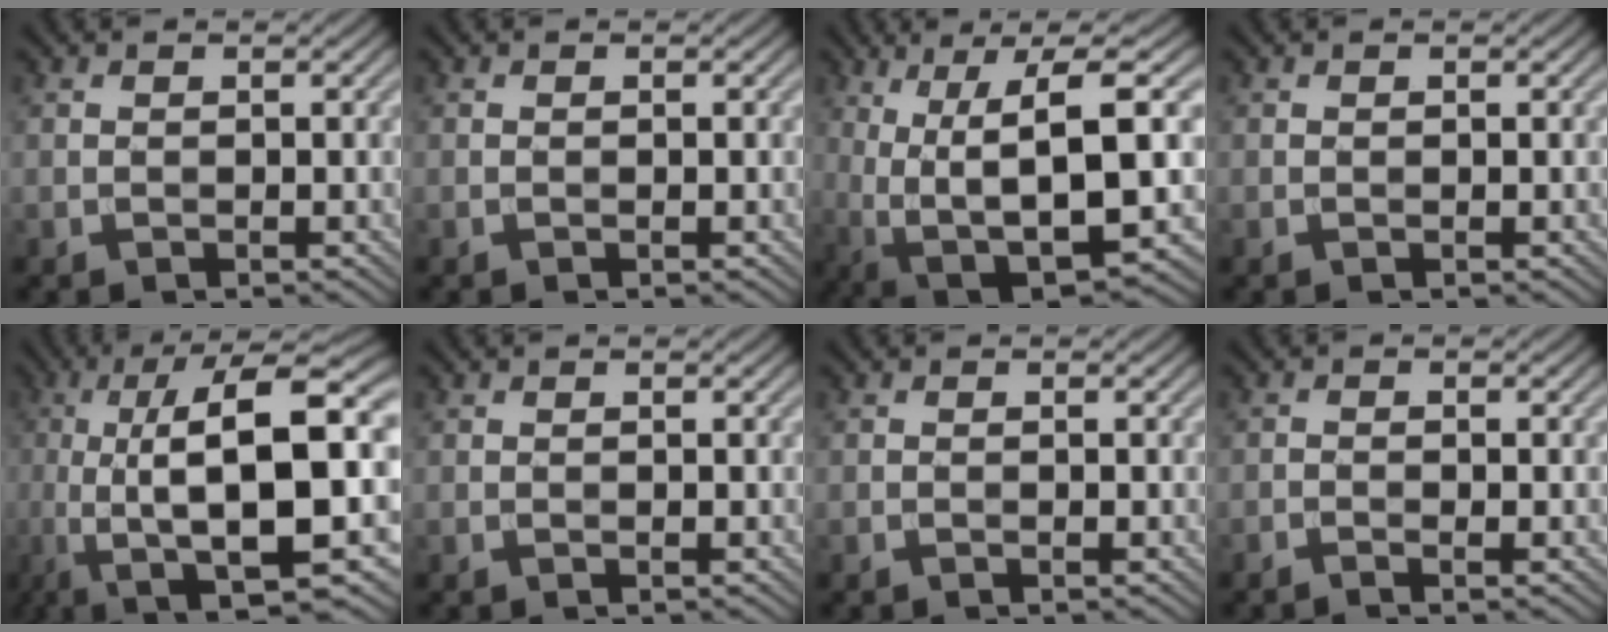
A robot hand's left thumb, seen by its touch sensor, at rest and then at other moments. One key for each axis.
{"total": 0.0}
{"total": 12.9, "fx": -0.2, "fy": 3.6, "fz": 12.4, "tx": -0.228, "ty": 0.008, "tz": 0.019}
{"total": 0.0}
{"total": 18.2, "fx": -1.7, "fy": 5.5, "fz": 17.2, "tx": -0.298, "ty": 0.002, "tz": -0.024}
{"total": 0.0}
{"total": 0.5, "fx": -0.2, "fy": 0.0, "fz": 0.5, "tx": -0.010, "ty": 0.000, "tz": -0.006}
{"total": 1.1, "fx": -0.7, "fy": 0.1, "fz": 0.9, "tx": -0.016, "ty": 0.001, "tz": -0.016}